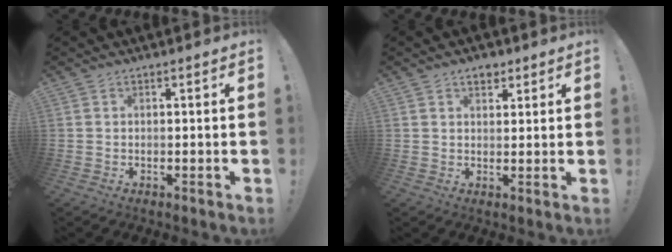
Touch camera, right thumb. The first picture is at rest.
{"total": 3.6, "force": [2.3, 2.3, 1.4], "torque": [-0.008, -0.011, 0.037]}